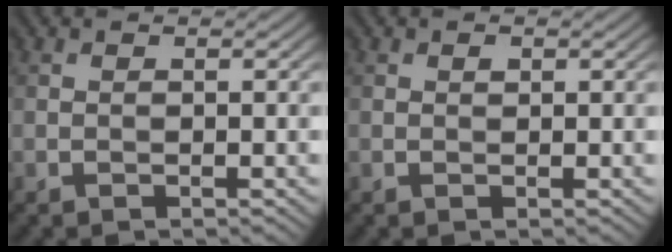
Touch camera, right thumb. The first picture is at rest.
{"total": 0.5, "force": [0.2, 0.4, 0.3], "torque": [-0.003, -0.002, 0.003]}